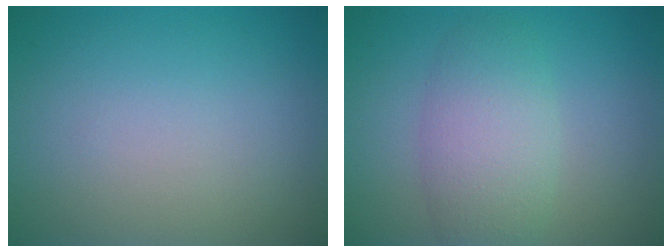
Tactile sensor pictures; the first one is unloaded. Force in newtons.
{"total": 4.4, "press": 4.4, "slide": 0.2}